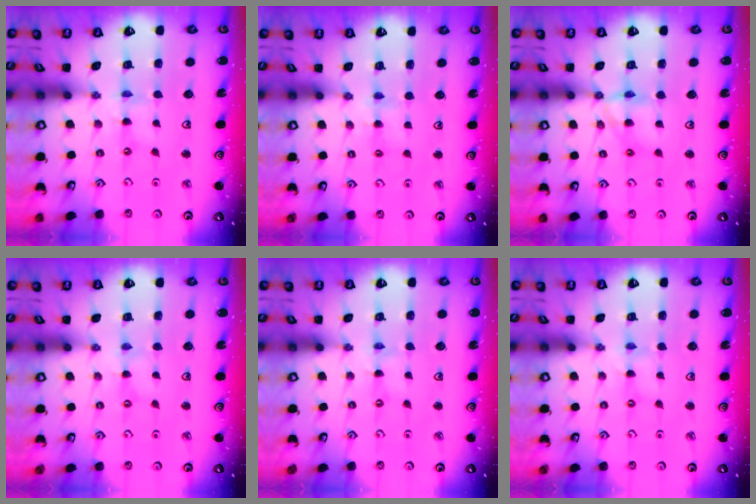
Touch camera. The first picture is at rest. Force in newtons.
{"total": 5.0, "press": 5.0, "slide": 0.6}
{"total": 8.5, "press": 8.5, "slide": 0.7}
{"total": 0.5, "press": 0.5, "slide": 0.1}
{"total": 0.0}
{"total": 0.0}